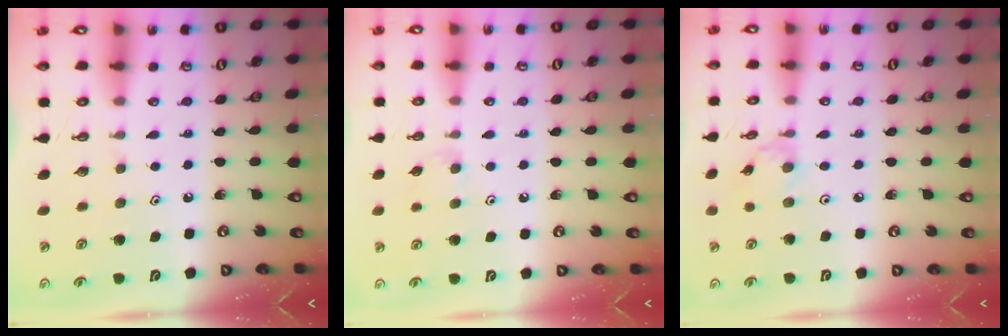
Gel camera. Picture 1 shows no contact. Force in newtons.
{"total": 4.1, "press": 4.1, "slide": 0.6}
{"total": 1.4, "press": 1.4, "slide": 0.1}